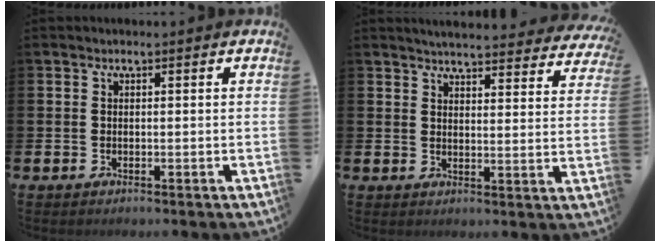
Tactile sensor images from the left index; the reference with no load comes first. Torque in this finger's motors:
{"motor_torque": [0.87, -1.27, 0.11, 0.02]}